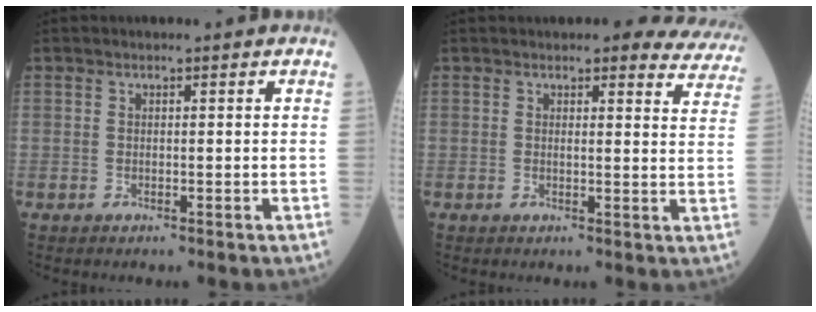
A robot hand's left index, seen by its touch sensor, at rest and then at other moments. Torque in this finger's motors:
{"motor_torque": [0.94, -1.20, 0.58, 0.09]}